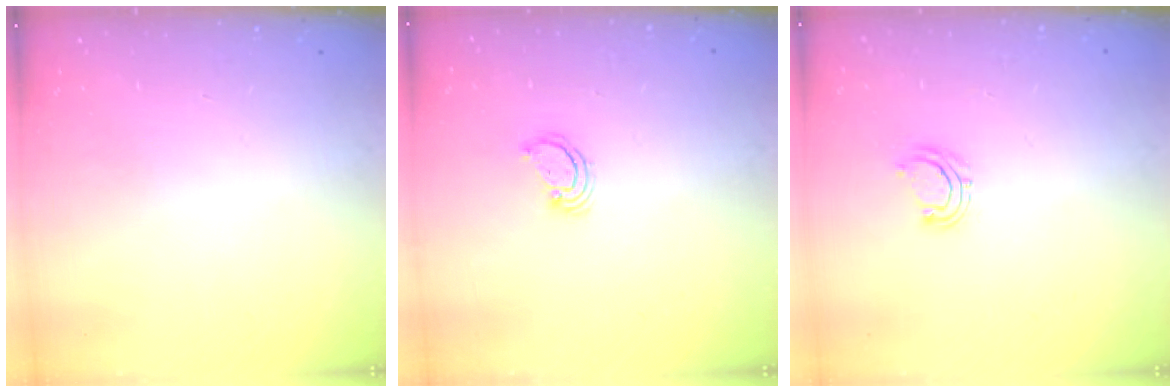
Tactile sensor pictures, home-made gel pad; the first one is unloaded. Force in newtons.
{"total": 2.3, "press": 2.3, "slide": 0.1}
{"total": 4.7, "press": 4.7, "slide": 0.8}